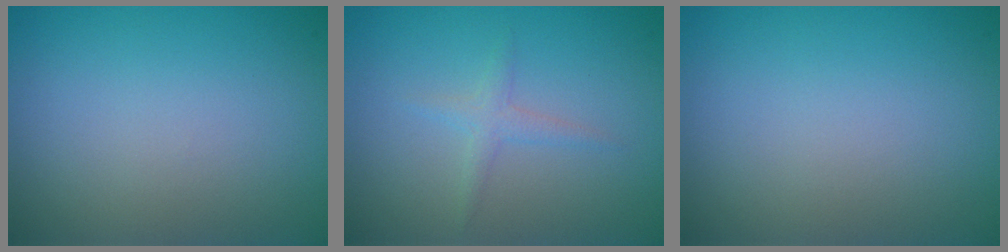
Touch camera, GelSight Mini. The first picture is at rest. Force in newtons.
{"total": 1.3, "press": 1.3, "slide": 0.0}
{"total": 0.0}